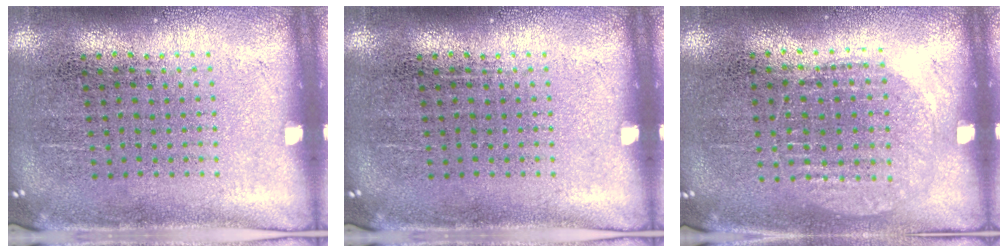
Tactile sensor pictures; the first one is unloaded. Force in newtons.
{"total": 0.0}
{"total": 1.0, "press": 0.9, "slide": 0.4}